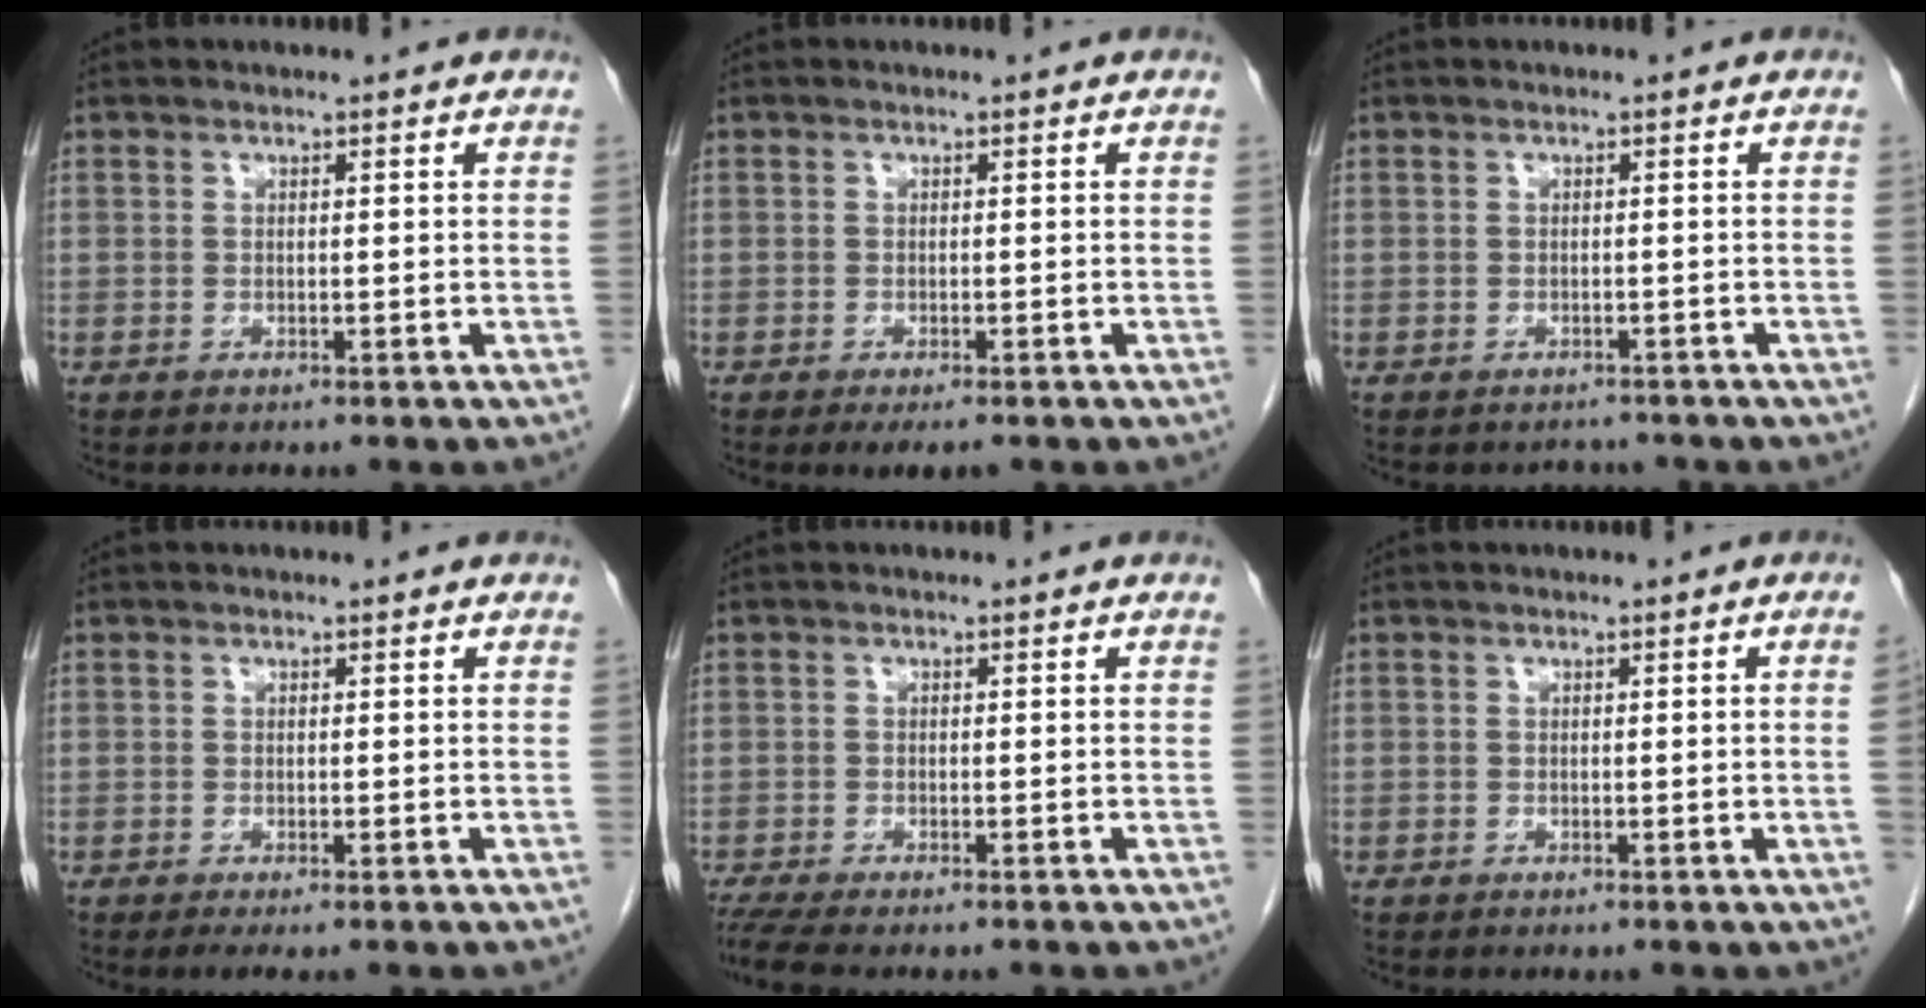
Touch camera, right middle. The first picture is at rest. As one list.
[{"total": 2.9, "force": [-2.0, 0.9, 1.9], "torque": [-0.022, -0.005, -0.025]}, {"total": 1.9, "force": [-1.6, 0.8, -0.2], "torque": [0.000, -0.001, -0.023]}, {"total": 1.3, "force": [-0.9, 0.1, 1.0], "torque": [-0.018, -0.006, -0.014]}, {"total": 4.6, "force": [-3.9, 0.5, 2.5], "torque": [-0.043, -0.012, -0.066]}, {"total": 1.2, "force": [-0.1, -0.5, 1.1], "torque": [-0.004, 0.000, -0.001]}]